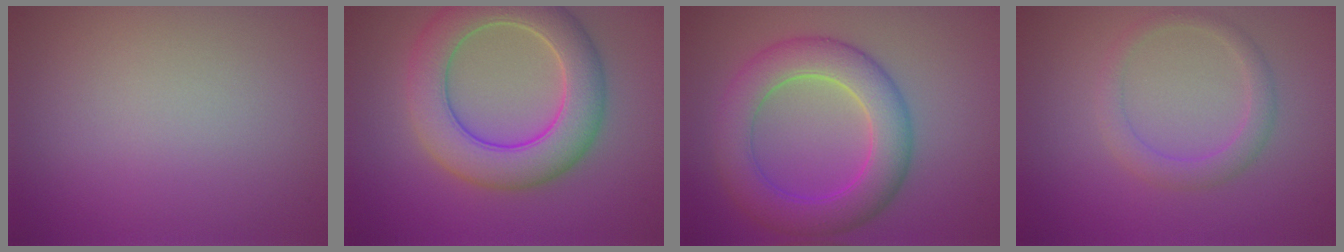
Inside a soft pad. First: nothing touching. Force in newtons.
{"total": 7.6, "press": 7.6, "slide": 0.4}
{"total": 6.5, "press": 6.5, "slide": 0.2}
{"total": 2.2, "press": 2.2, "slide": 0.0}